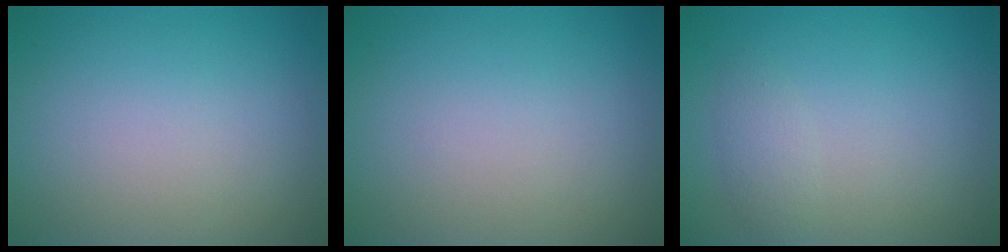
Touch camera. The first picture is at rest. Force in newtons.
{"total": 0.0}
{"total": 1.3, "press": 1.3, "slide": 0.1}